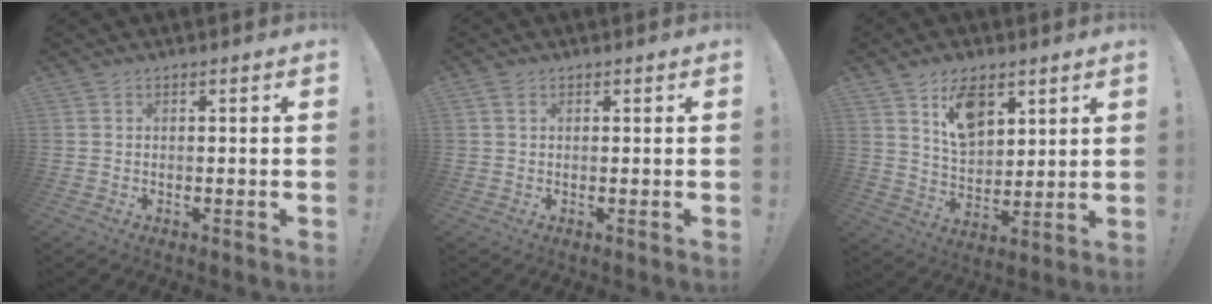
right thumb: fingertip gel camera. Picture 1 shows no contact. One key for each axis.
{"total": 1.5, "fx": 0.7, "fy": 1.0, "fz": 0.9, "tx": -0.017, "ty": 0.002, "tz": 0.013}
{"total": 11.2, "fx": 6.6, "fy": 6.8, "fz": 6.1, "tx": -0.100, "ty": -0.026, "tz": 0.127}